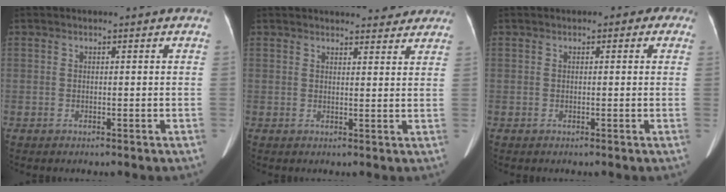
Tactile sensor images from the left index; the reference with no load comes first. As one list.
[{"total": 10.8, "force": [9.9, 2.9, 3.2], "torque": [-0.018, 0.008, 0.106]}, {"total": 2.7, "force": [1.1, 1.7, 1.7], "torque": [-0.010, 0.022, 0.006]}]